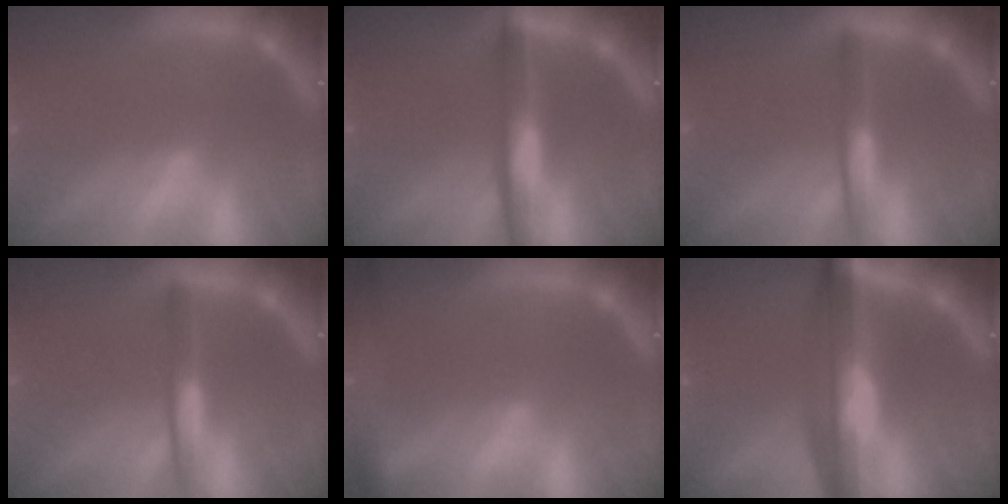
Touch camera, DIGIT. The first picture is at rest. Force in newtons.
{"total": 5.0}
{"total": 3.0}
{"total": 3.0}
{"total": 5.0}
{"total": 10.0}